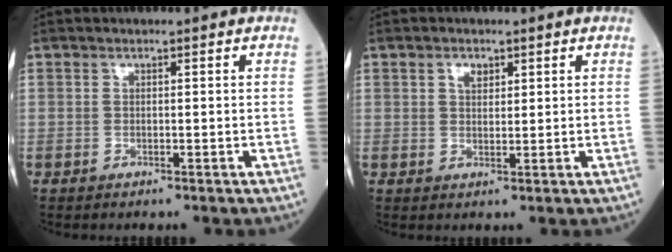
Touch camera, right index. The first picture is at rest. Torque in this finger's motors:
{"motor_torque": [0.29, 0.15, 0.01, 0.02]}